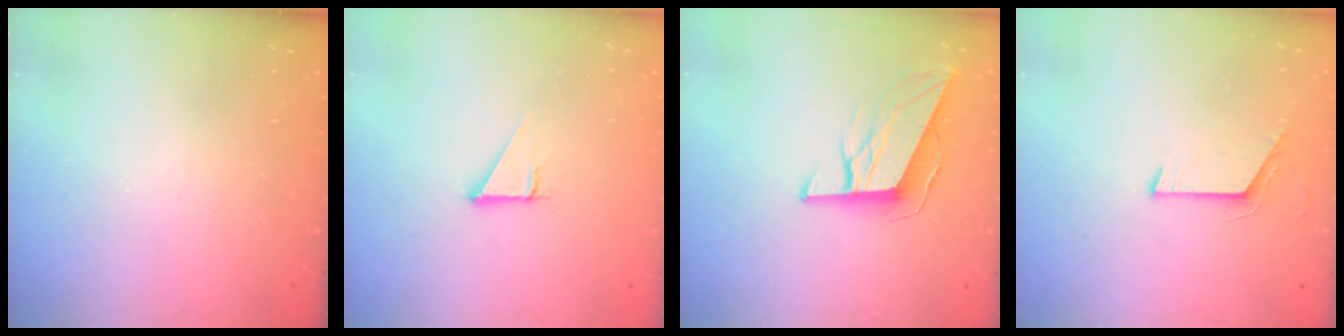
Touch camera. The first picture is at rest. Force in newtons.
{"total": 2.8, "press": 2.8, "slide": 0.0}
{"total": 10.1, "press": 9.7, "slide": 2.8}
{"total": 5.1, "press": 5.1, "slide": 0.5}